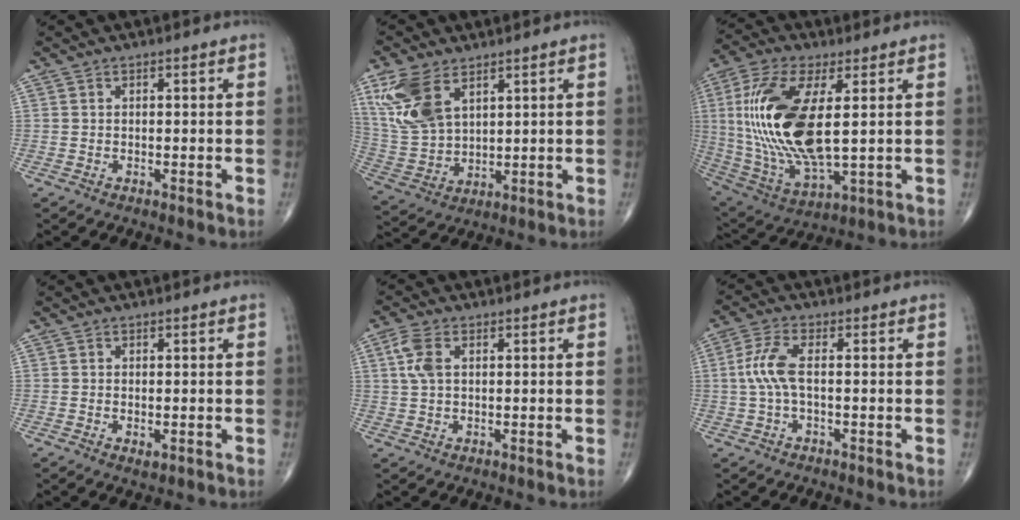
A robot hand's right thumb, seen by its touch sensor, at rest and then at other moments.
{"total": 12.2, "force": [6.1, 6.7, 8.1], "torque": [-0.172, -0.016, 0.138]}
{"total": 22.0, "force": [2.7, 9.0, 19.9], "torque": [-0.429, -0.020, 0.057]}
{"total": 1.4, "force": [-0.3, 0.7, 1.1], "torque": [-0.022, -0.002, -0.002]}
{"total": 4.8, "force": [1.3, 2.6, 3.9], "torque": [-0.097, 0.010, 0.025]}
{"total": 6.0, "force": [0.0, 2.1, 5.6], "torque": [-0.142, 0.014, -0.005]}